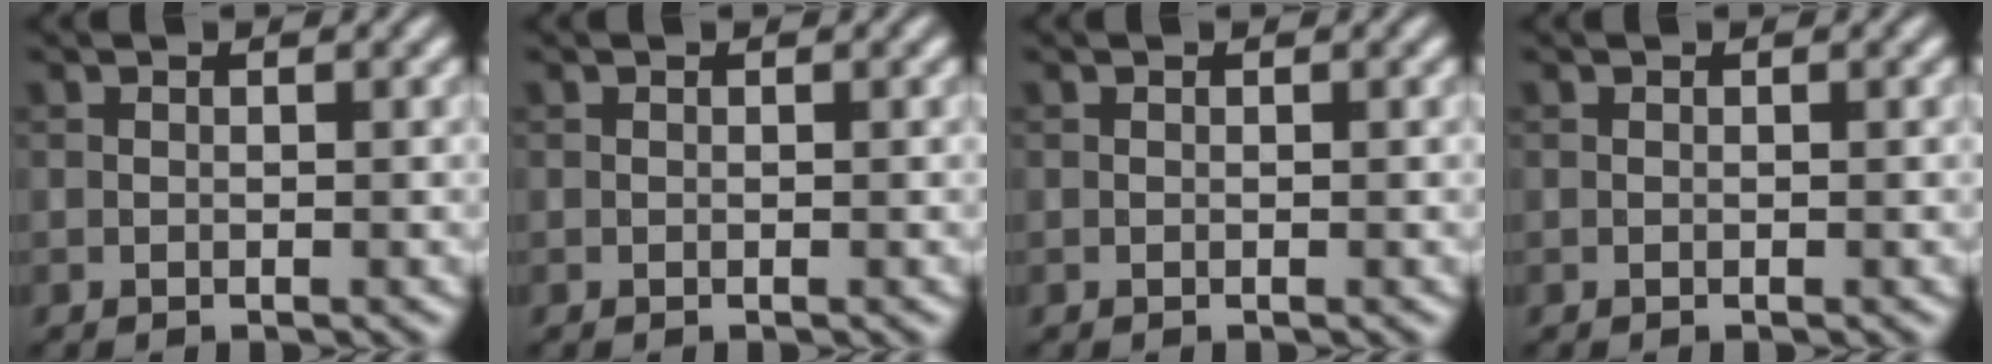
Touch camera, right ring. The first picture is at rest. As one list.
[{"total": 0.0}, {"total": 0.0}, {"total": 0.0}]